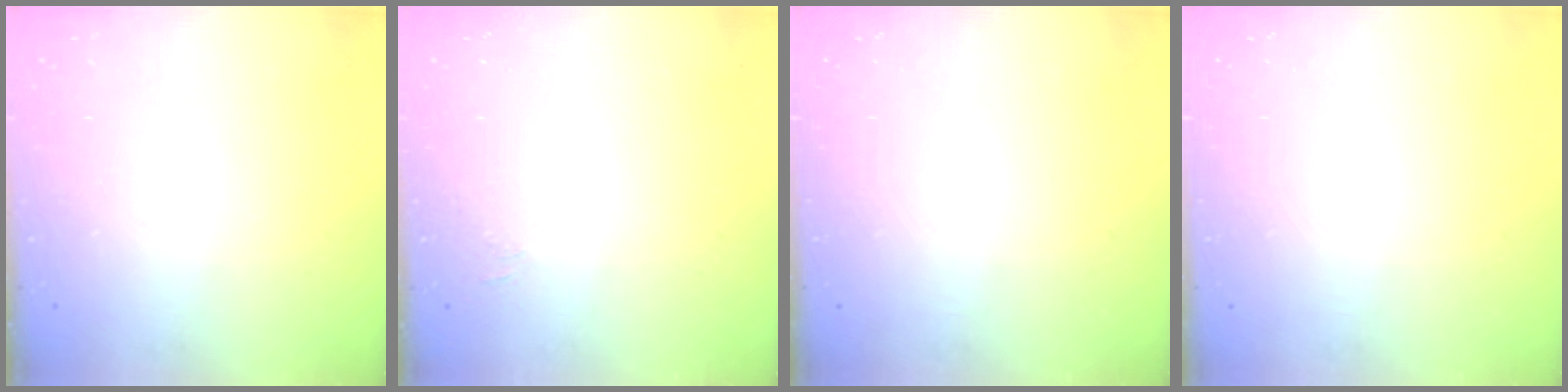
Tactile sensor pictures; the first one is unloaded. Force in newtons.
{"total": 4.5, "press": 4.4, "slide": 0.9}
{"total": 0.0}
{"total": 0.0}